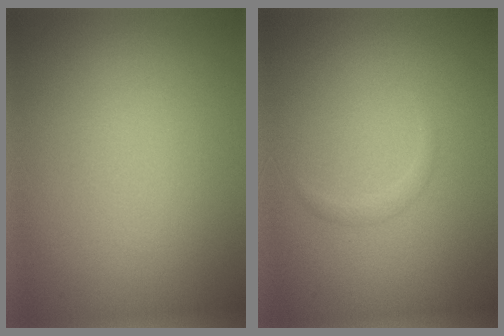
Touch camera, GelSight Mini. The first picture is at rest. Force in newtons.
{"total": 0.6, "press": 0.6, "slide": 0.0}